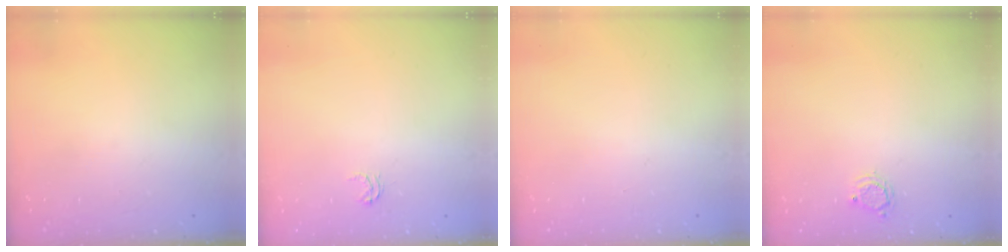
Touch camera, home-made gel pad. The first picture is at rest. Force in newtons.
{"total": 2.6, "press": 2.6, "slide": 0.4}
{"total": 0.0}
{"total": 4.0, "press": 4.0, "slide": 0.3}